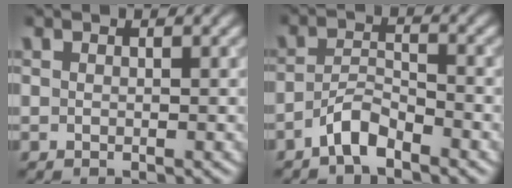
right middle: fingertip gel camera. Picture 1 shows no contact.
{"total": 3.0, "force": [-2.3, 0.9, 1.8], "torque": [-0.034, 0.010, -0.050]}